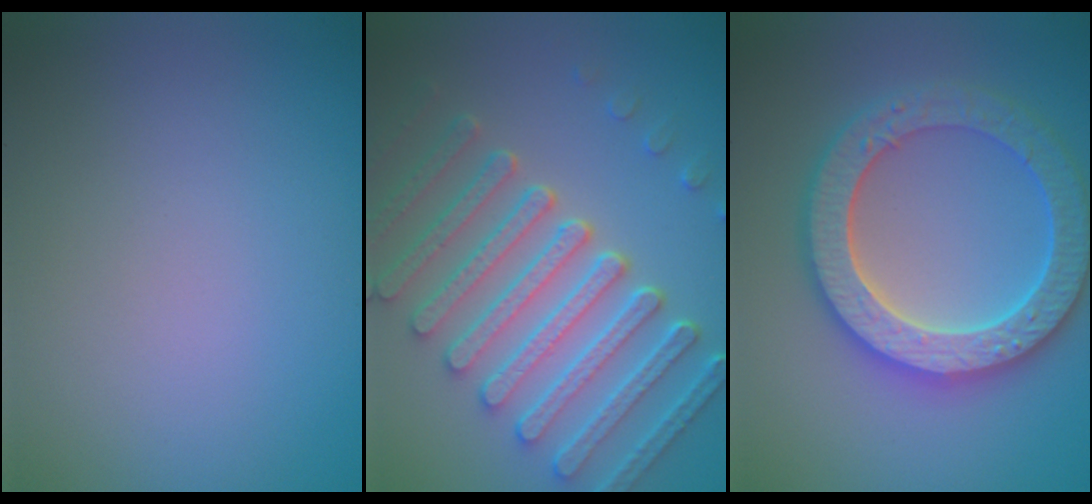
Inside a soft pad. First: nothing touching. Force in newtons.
{"total": 7.9, "press": 6.4, "slide": 4.5}
{"total": 6.4, "press": 6.3, "slide": 1.4}